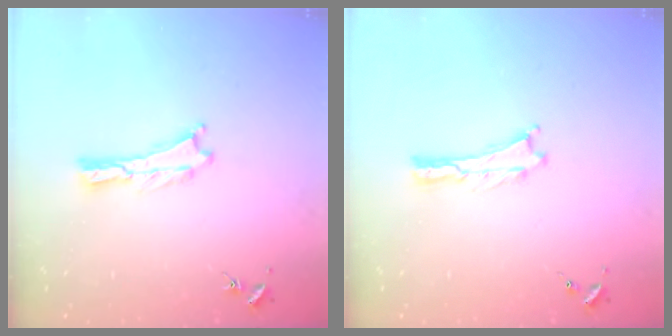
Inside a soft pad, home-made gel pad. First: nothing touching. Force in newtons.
{"total": 0.0}